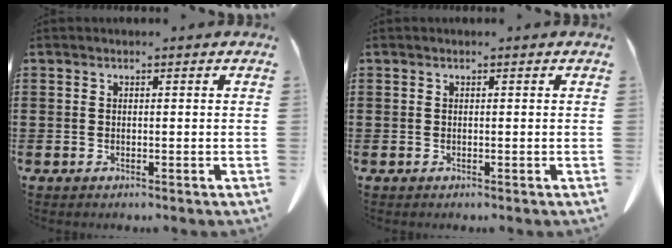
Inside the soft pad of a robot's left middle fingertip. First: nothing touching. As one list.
[{"total": 0.0}]